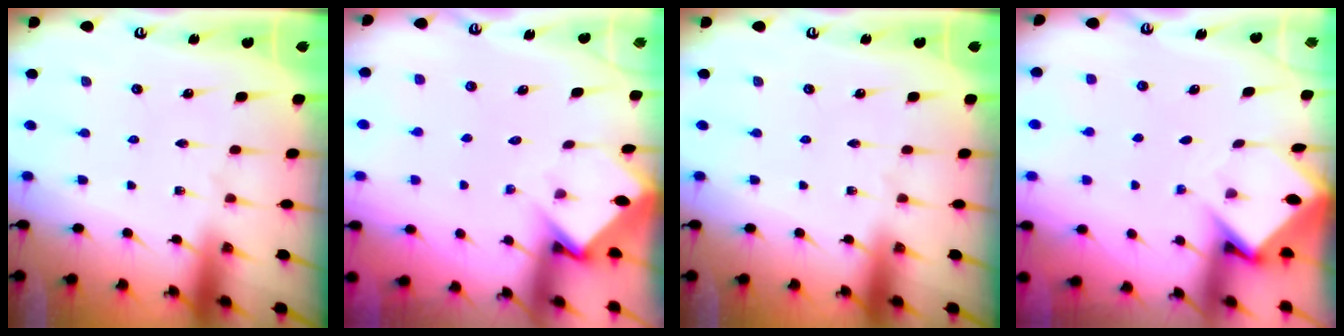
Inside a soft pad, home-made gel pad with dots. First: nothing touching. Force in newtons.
{"total": 3.7, "press": 3.7, "slide": 0.3}
{"total": 0.0}
{"total": 3.9, "press": 3.9, "slide": 0.3}